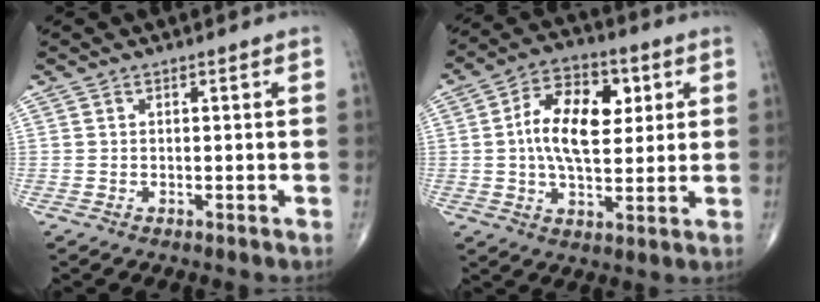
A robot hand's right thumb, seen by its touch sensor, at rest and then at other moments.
{"total": 14.0, "force": [2.5, 7.9, 11.3], "torque": [-0.171, 0.004, 0.037]}